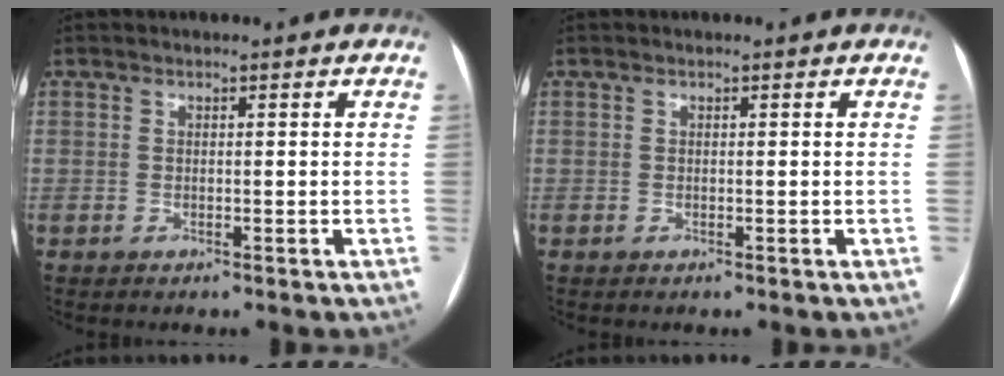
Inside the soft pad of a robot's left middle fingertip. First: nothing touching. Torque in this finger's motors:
{"motor_torque": [0.05, 0.06, 0.01, 0.00]}